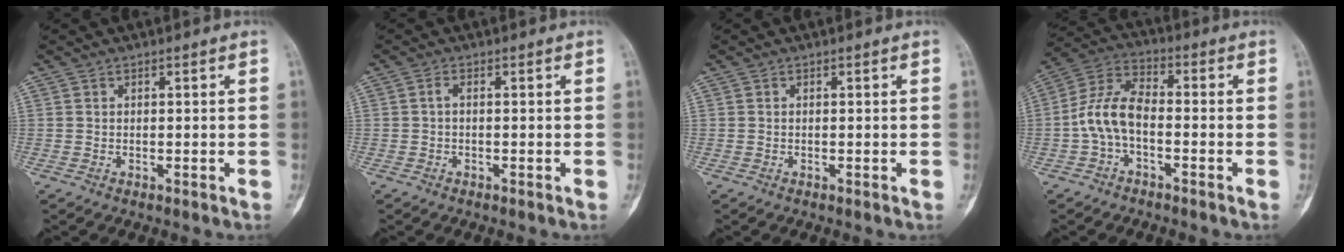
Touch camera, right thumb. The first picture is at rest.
{"total": 1.0, "force": [-0.1, 0.3, 0.9], "torque": [-0.018, 0.002, -0.006]}
{"total": 0.0}
{"total": 8.6, "force": [-2.0, 4.5, 7.0], "torque": [-0.142, 0.033, -0.049]}